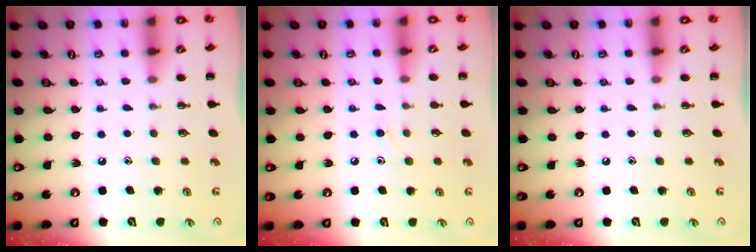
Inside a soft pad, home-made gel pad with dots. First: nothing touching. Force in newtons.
{"total": 7.1, "press": 6.7, "slide": 2.3}
{"total": 0.0}